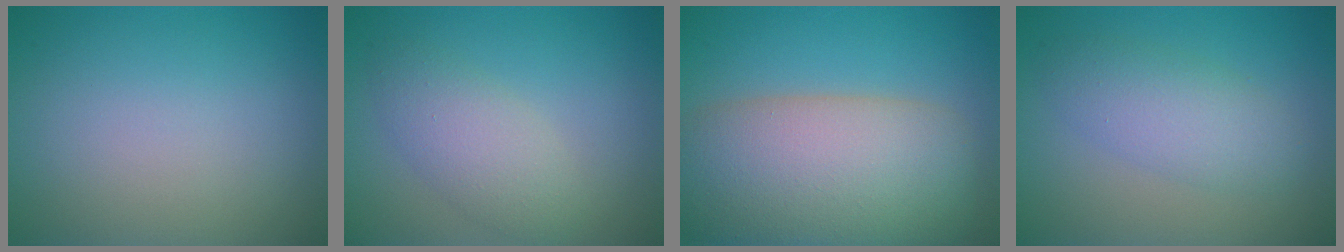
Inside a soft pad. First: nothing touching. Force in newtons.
{"total": 3.5, "press": 3.5, "slide": 0.1}
{"total": 12.2, "press": 12.1, "slide": 0.7}
{"total": 3.7, "press": 3.7, "slide": 0.0}